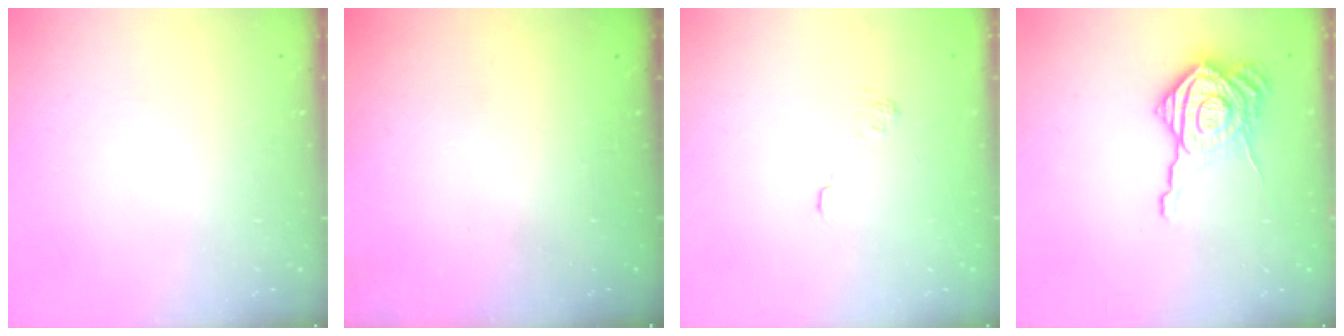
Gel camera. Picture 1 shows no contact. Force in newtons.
{"total": 2.3, "press": 2.2, "slide": 0.8}
{"total": 2.3, "press": 1.8, "slide": 1.3}
{"total": 16.7, "press": 16.6, "slide": 1.2}